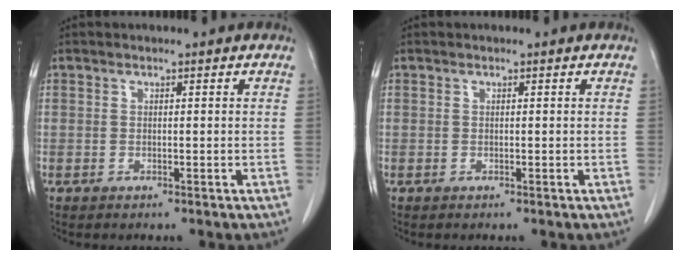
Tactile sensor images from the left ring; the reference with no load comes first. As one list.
[{"total": 0.0}]